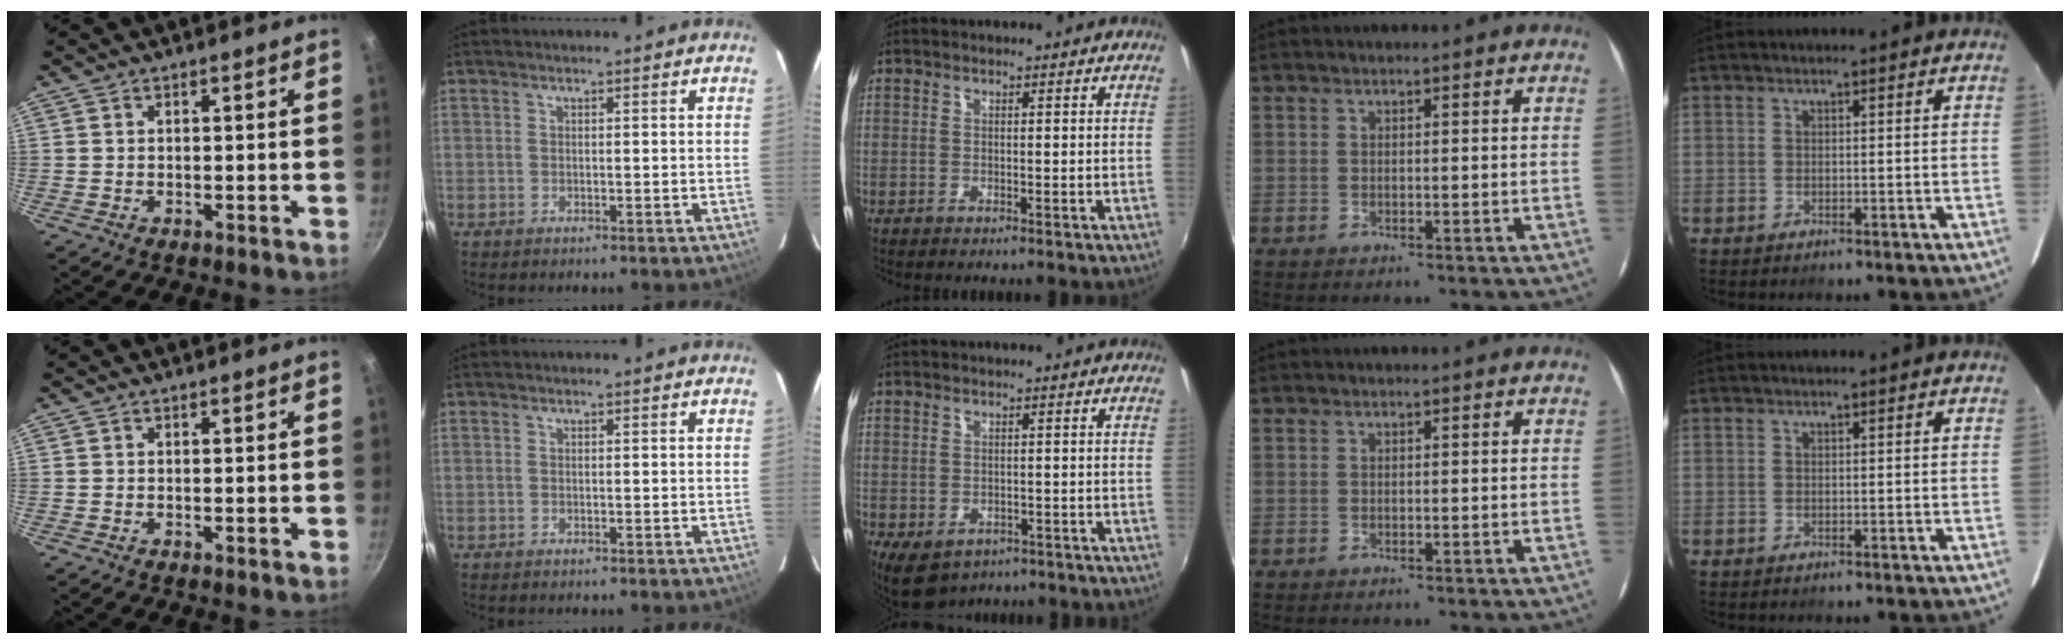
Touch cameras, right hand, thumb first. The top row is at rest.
{"middle": {"total": 6.2, "force": [-3.2, 4.3, 3.2], "torque": [-0.064, -0.024, -0.039]}}